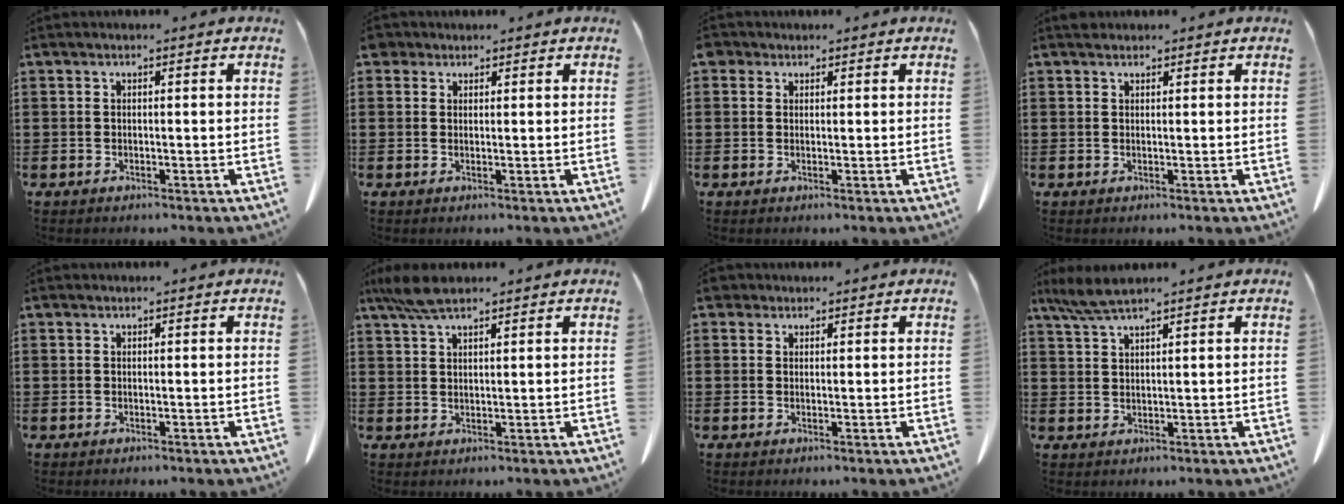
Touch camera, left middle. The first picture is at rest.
{"total": 1.9, "force": [1.5, 1.2, 0.4], "torque": [-0.015, 0.007, 0.029]}
{"total": 1.5, "force": [1.0, 1.1, 0.3], "torque": [-0.013, 0.005, 0.020]}
{"total": 0.9, "force": [0.8, 0.4, 0.1], "torque": [-0.004, 0.002, 0.017]}
{"total": 0.0}
{"total": 5.0, "force": [3.5, 1.4, 3.2], "torque": [-0.072, 0.002, 0.066]}
{"total": 2.0, "force": [1.5, 1.2, 0.7], "torque": [-0.021, 0.008, 0.029]}
{"total": 3.8, "force": [3.0, 0.3, 2.3], "torque": [-0.052, -0.003, 0.056]}